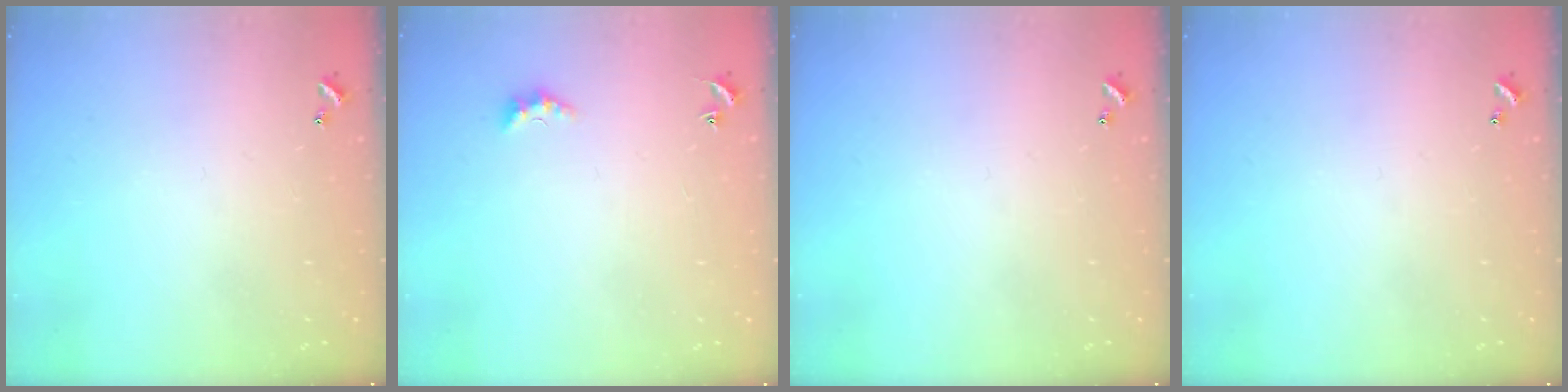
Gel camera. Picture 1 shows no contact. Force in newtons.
{"total": 2.2, "press": 2.1, "slide": 0.6}
{"total": 0.0}
{"total": 0.0}